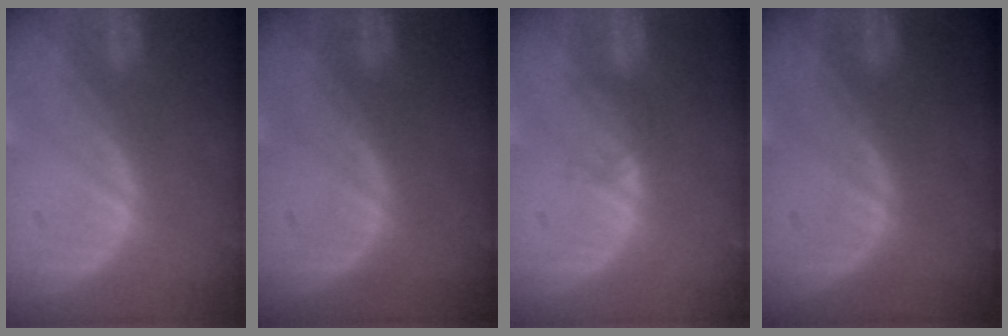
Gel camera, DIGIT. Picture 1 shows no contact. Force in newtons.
{"total": 0.0}
{"total": 1.3, "press": 1.2, "slide": 0.2}
{"total": 0.0}